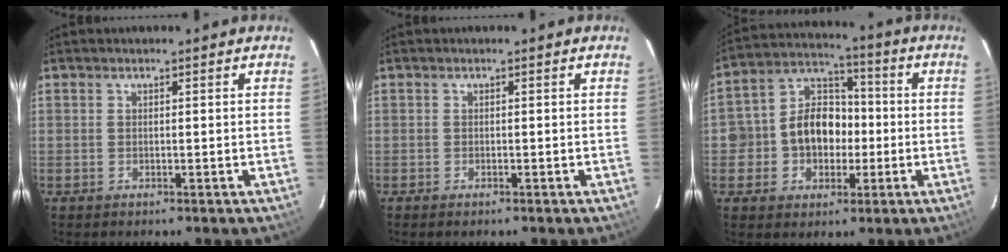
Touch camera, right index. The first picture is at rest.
{"total": 0.7, "force": [-0.6, 0.2, 0.3], "torque": [-0.008, -0.003, -0.011]}
{"total": 10.8, "force": [-1.8, 9.3, 5.1], "torque": [-0.107, 0.040, -0.027]}